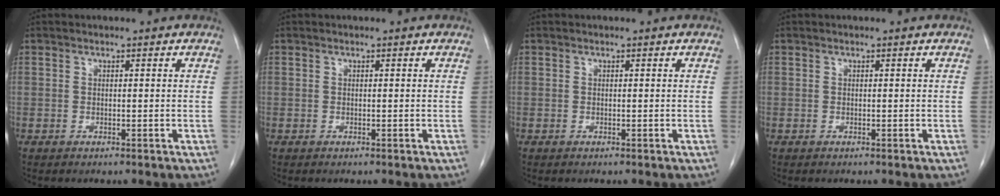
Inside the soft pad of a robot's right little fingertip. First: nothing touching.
{"total": 0.0}
{"total": 0.0}
{"total": 0.0}